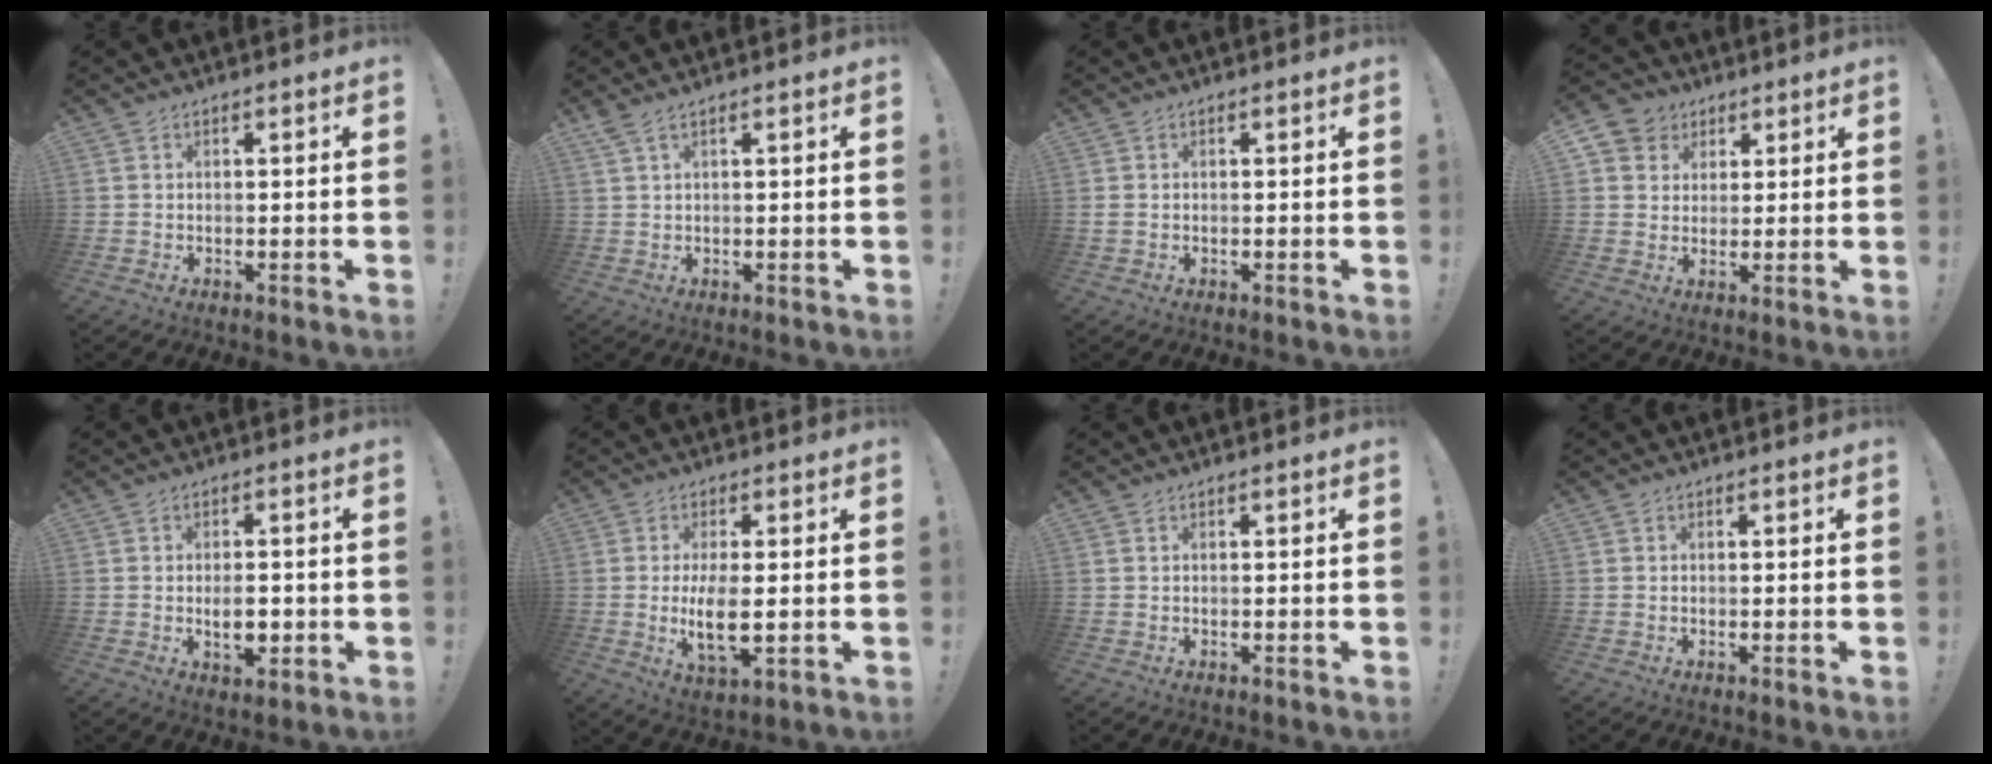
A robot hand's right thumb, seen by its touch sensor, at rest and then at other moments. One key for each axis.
{"total": 2.6, "fx": 1.7, "fy": 0.3, "fz": 2.0, "tx": -0.041, "ty": -0.008, "tz": 0.031}
{"total": 0.7, "fx": 0.1, "fy": 0.5, "fz": 0.5, "tx": -0.018, "ty": 0.006, "tz": 0.003}
{"total": 7.0, "fx": 2.6, "fy": 6.3, "fz": 1.3, "tx": -0.024, "ty": -0.009, "tz": 0.056}
{"total": 6.0, "fx": -1.0, "fy": 3.4, "fz": 4.9, "tx": -0.066, "ty": 0.000, "tz": -0.018}
{"total": 8.6, "fx": -0.3, "fy": 3.1, "fz": 8.1, "tx": -0.149, "ty": -0.024, "tz": -0.008}
{"total": 0.0}
{"total": 0.0}